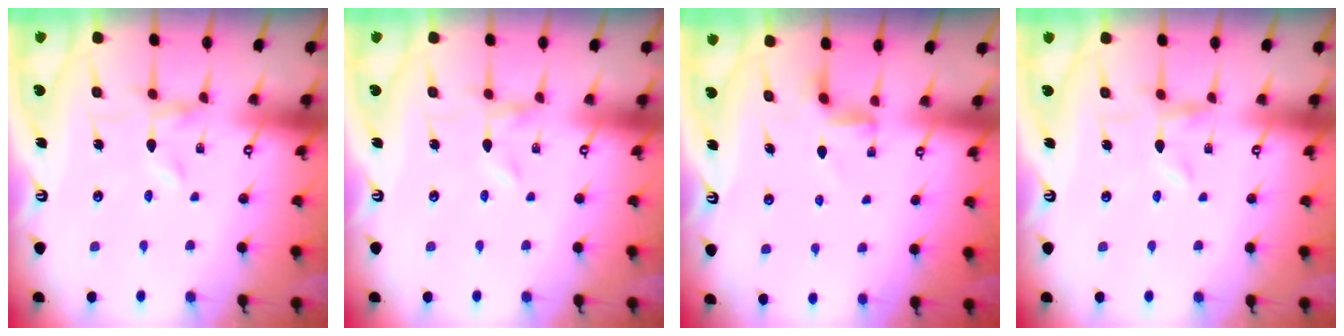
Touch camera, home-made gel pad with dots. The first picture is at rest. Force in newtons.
{"total": 0.0}
{"total": 3.4, "press": 3.3, "slide": 0.5}
{"total": 3.7, "press": 3.7, "slide": 0.5}